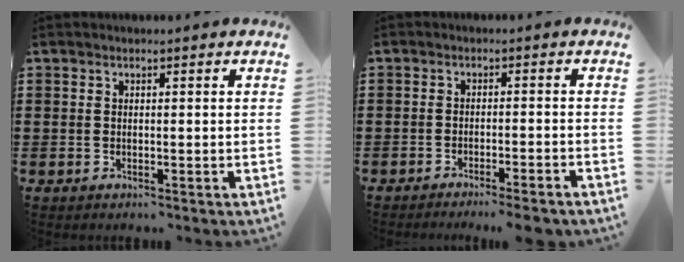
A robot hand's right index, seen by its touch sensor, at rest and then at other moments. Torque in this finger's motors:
{"motor_torque": [0.93, -0.75, 0.05, 0.00]}